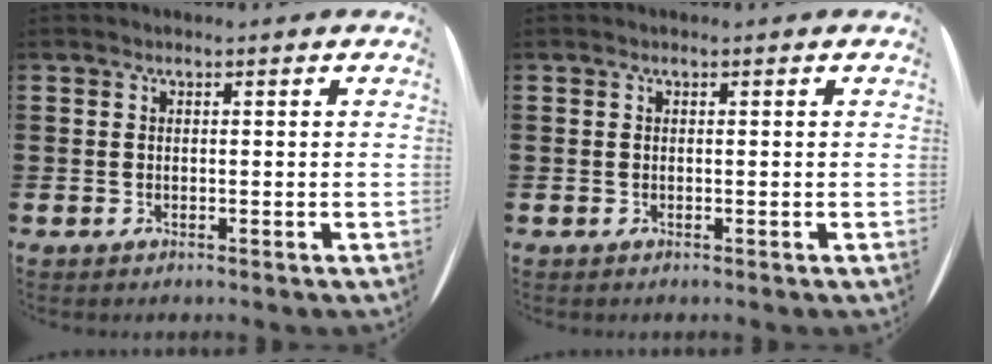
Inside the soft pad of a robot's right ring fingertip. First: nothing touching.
{"total": 0.0}